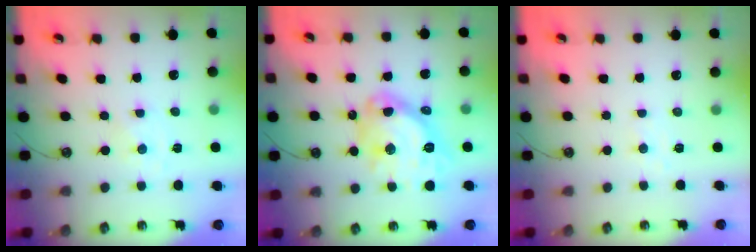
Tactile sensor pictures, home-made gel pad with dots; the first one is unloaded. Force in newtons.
{"total": 18.4, "press": 18.3, "slide": 1.9}
{"total": 4.8, "press": 4.8, "slide": 0.6}